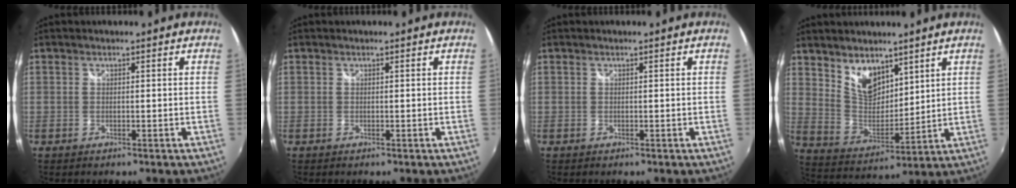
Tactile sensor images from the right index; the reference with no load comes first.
{"total": 0.0}
{"total": 0.0}
{"total": 9.9, "force": [6.6, 5.6, 4.8], "torque": [-0.081, 0.000, 0.134]}